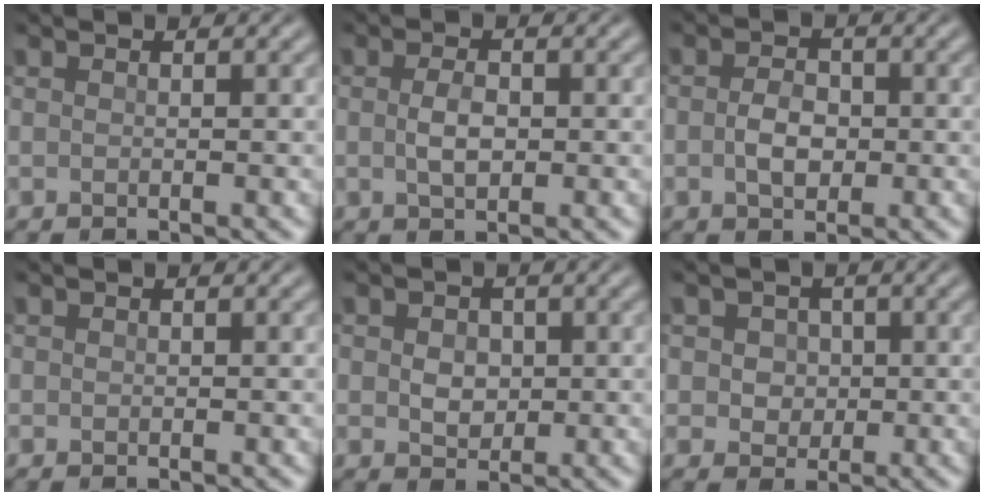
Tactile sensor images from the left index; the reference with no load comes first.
{"total": 2.3, "force": [0.0, 1.3, 1.9], "torque": [-0.043, 0.000, 0.000]}
{"total": 2.7, "force": [-0.3, 1.8, 2.0], "torque": [-0.039, -0.001, -0.009]}
{"total": 0.0}
{"total": 2.3, "force": [0.2, 1.8, 1.4], "torque": [-0.028, -0.002, 0.003]}
{"total": 3.1, "force": [0.8, 2.6, 1.4], "torque": [-0.018, 0.009, 0.008]}